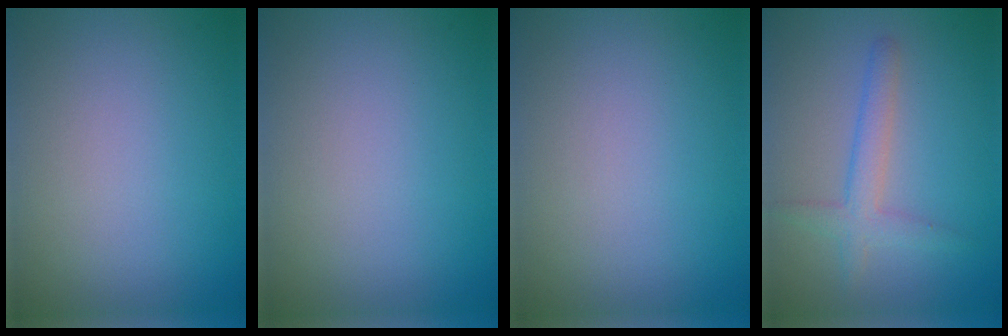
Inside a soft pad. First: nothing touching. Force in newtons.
{"total": 0.0}
{"total": 0.0}
{"total": 2.7, "press": 2.7, "slide": 0.2}